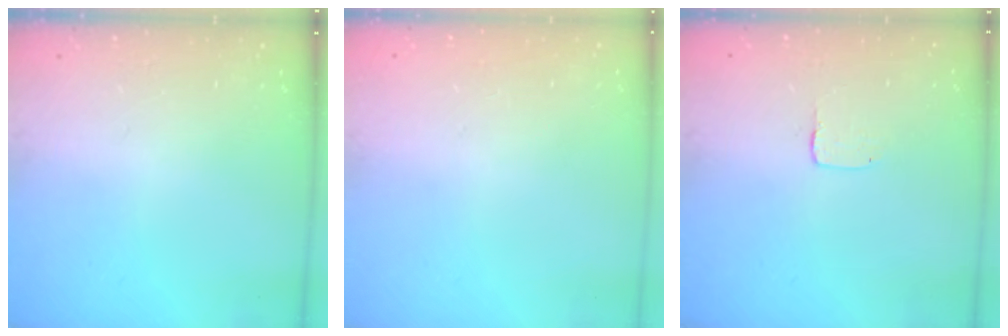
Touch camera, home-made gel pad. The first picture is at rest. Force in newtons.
{"total": 0.0}
{"total": 1.0, "press": 1.0, "slide": 0.1}